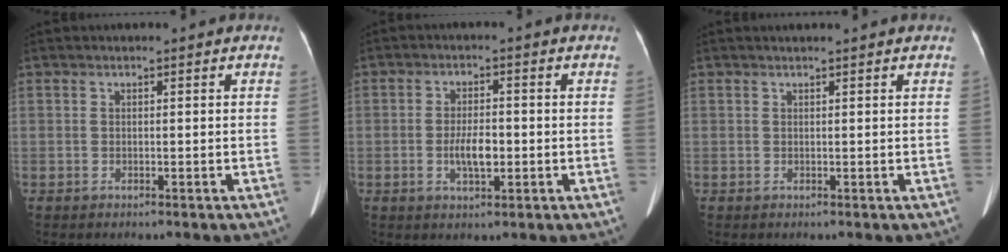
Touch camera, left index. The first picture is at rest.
{"total": 4.2, "force": [-1.0, 1.4, 3.8], "torque": [-0.071, -0.009, -0.017]}
{"total": 2.0, "force": [1.9, -0.1, 0.8], "torque": [-0.008, 0.010, 0.025]}